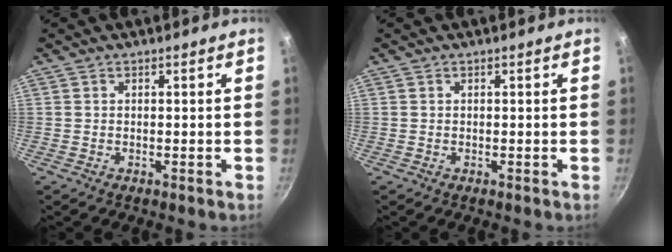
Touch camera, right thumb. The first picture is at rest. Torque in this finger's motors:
{"motor_torque": [0.00, 0.00, 0.19, -0.19, 0.00]}